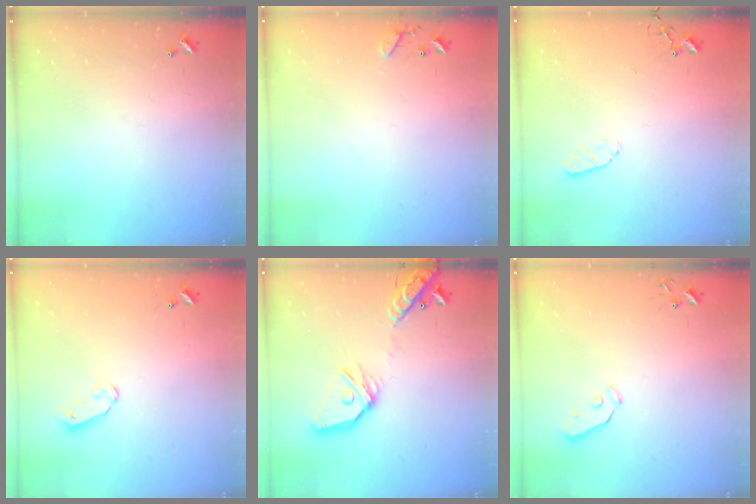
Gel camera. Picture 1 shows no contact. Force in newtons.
{"total": 9.1, "press": 9.0, "slide": 0.7}
{"total": 3.9, "press": 3.9, "slide": 0.4}
{"total": 4.8, "press": 4.8, "slide": 0.5}
{"total": 17.8, "press": 17.5, "slide": 3.3}
{"total": 3.9, "press": 3.9, "slide": 0.3}